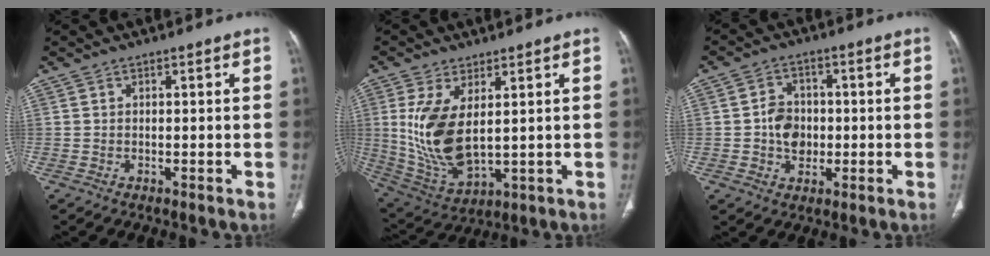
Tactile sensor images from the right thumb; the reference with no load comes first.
{"total": 13.3, "force": [2.3, 6.4, 11.4], "torque": [-0.235, -0.020, 0.066]}
{"total": 6.5, "force": [-0.6, 5.3, 3.8], "torque": [-0.038, 0.011, -0.013]}